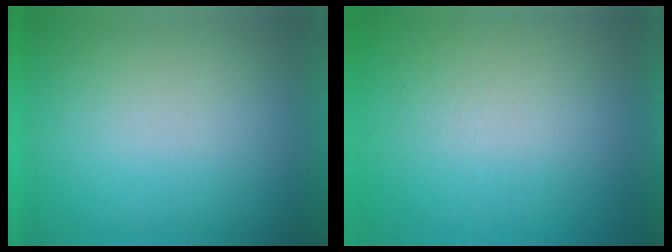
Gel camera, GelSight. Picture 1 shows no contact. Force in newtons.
{"total": 8.3}